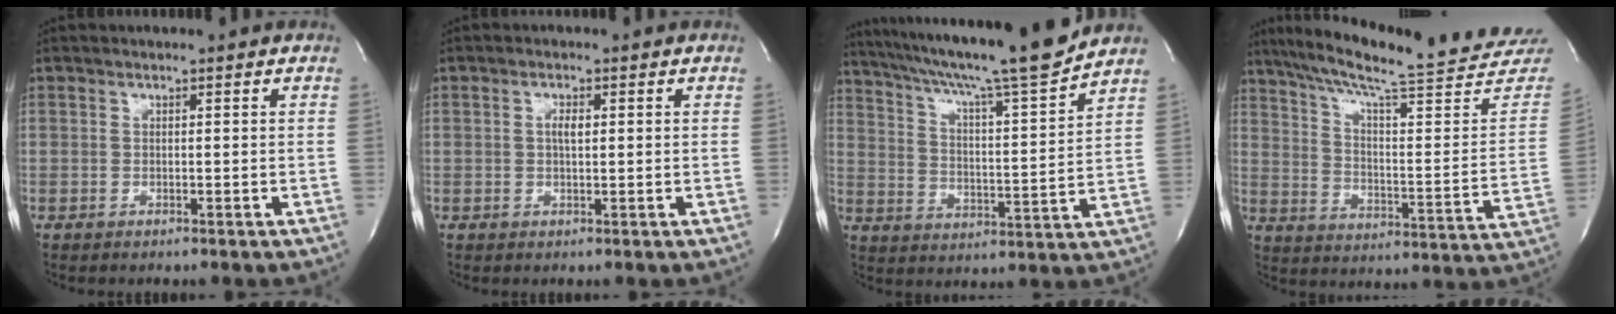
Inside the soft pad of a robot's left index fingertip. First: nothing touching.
{"total": 1.8, "force": [0.4, 0.6, 1.6], "torque": [-0.034, 0.001, 0.007]}
{"total": 19.5, "force": [17.0, -0.9, 9.5], "torque": [-0.164, -0.017, 0.260]}
{"total": 28.1, "force": [24.8, 1.5, 13.1], "torque": [-0.208, -0.070, 0.329]}